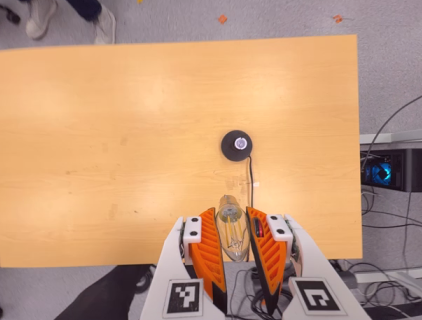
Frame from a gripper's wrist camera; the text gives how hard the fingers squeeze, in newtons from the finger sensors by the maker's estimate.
{"total": 14.8, "left": 16.5, "right": 13.2}